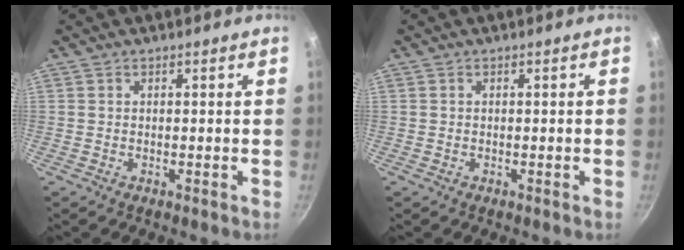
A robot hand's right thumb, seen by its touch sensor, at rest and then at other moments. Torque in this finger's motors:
{"motor_torque": [1.23, 1.85, 0.05, -0.05, -0.02]}